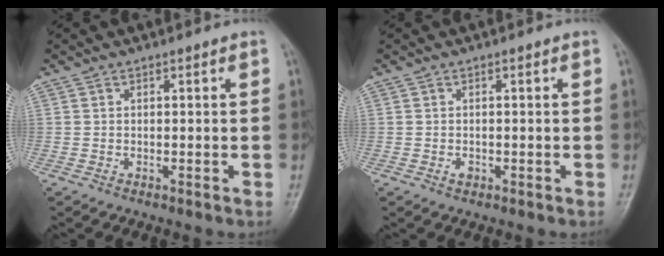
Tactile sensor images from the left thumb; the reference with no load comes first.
{"total": 1.0, "force": [-0.4, 0.7, 0.6], "torque": [-0.005, 0.000, -0.007]}